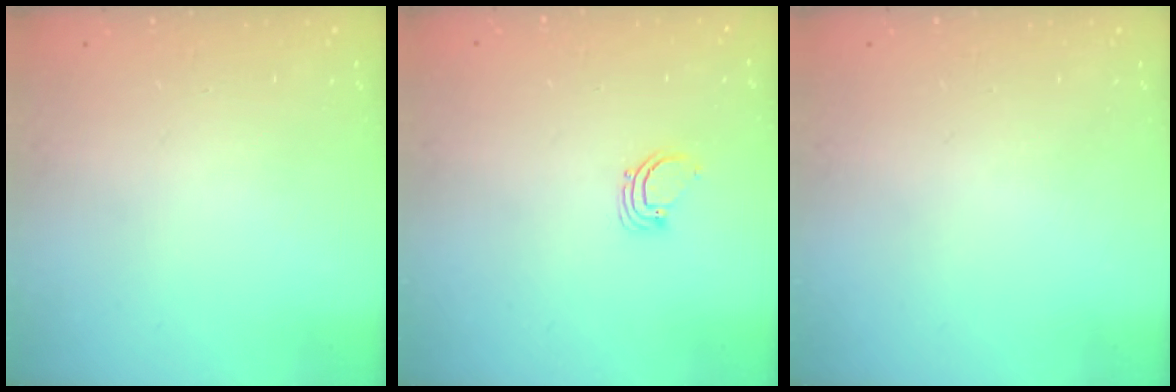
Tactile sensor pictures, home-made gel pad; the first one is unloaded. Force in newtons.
{"total": 2.5, "press": 2.5, "slide": 0.1}
{"total": 0.0}